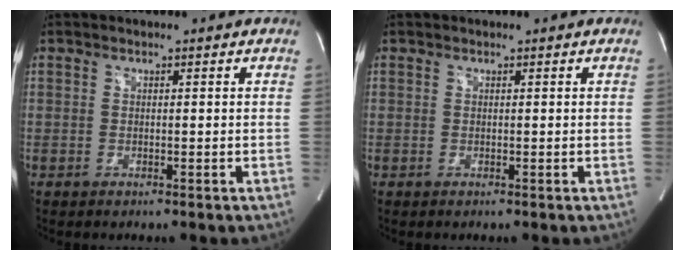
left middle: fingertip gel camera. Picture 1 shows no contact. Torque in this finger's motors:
{"motor_torque": [0.13, -0.05, -0.10, 0.00]}